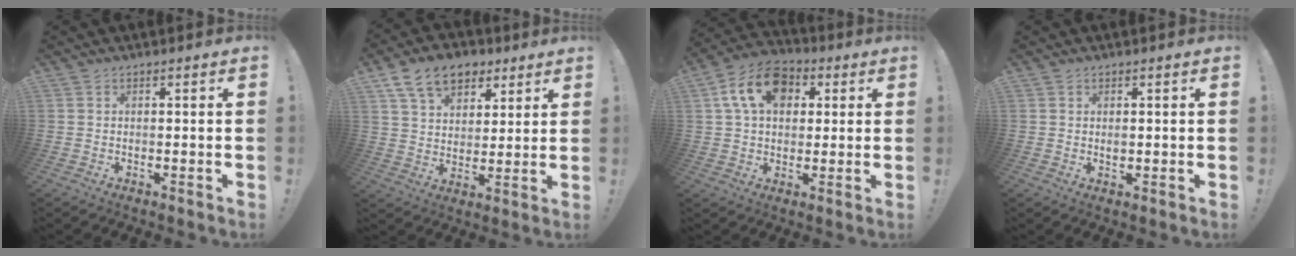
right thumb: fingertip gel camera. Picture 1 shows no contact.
{"total": 14.1, "force": [7.8, 9.4, 7.0], "torque": [-0.109, -0.034, 0.149]}
{"total": 14.6, "force": [5.0, 10.2, 9.1], "torque": [-0.150, 0.003, 0.098]}
{"total": 1.2, "force": [0.2, 1.0, 0.6], "torque": [0.003, -0.004, 0.000]}